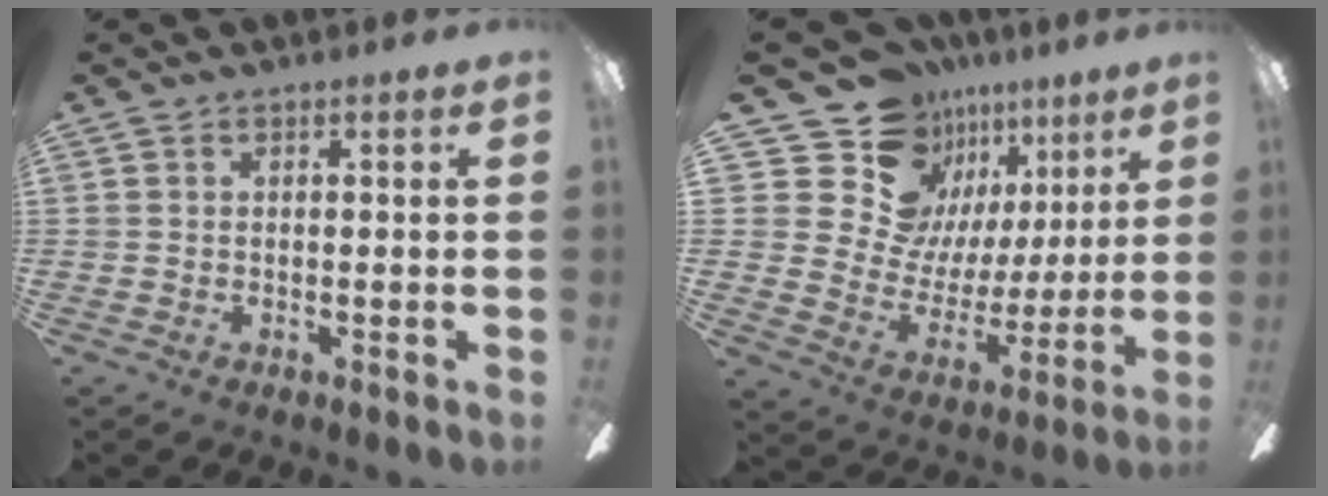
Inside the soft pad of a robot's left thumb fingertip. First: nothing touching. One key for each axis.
{"total": 16.7, "fx": 12.4, "fy": 10.7, "fz": 3.5, "tx": -0.086, "ty": -0.100, "tz": 0.249}